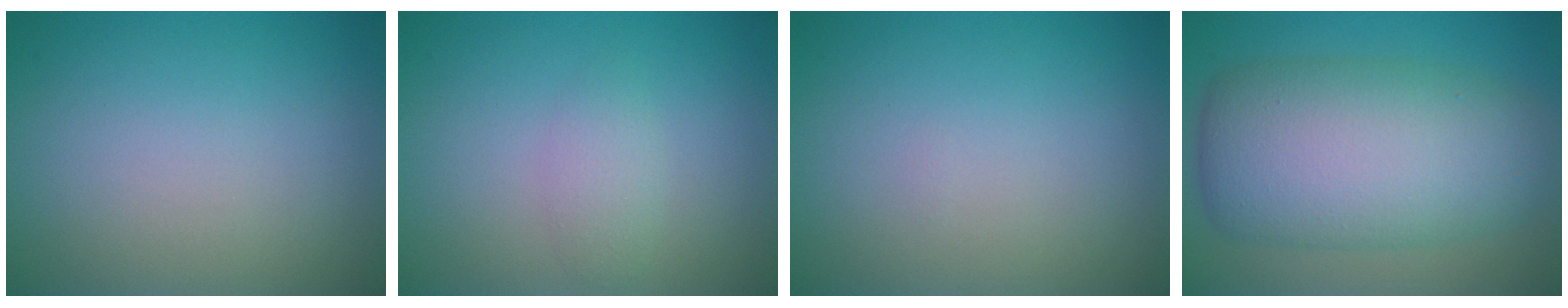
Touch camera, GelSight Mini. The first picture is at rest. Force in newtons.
{"total": 1.5, "press": 1.5, "slide": 0.0}
{"total": 0.0}
{"total": 10.7, "press": 10.7, "slide": 0.4}